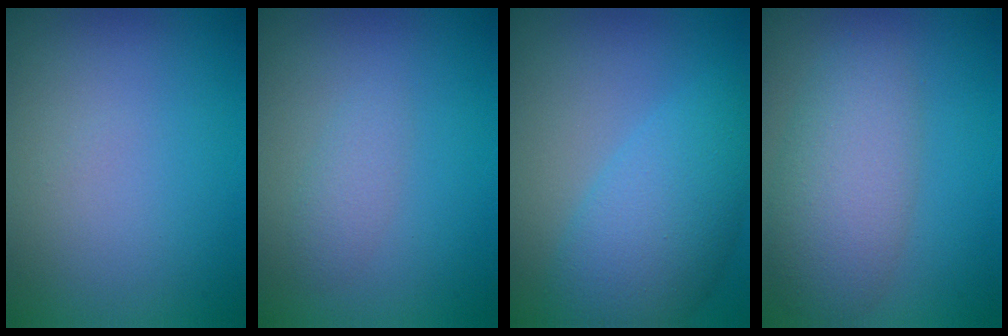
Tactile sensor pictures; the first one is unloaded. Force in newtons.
{"total": 1.2, "press": 1.2, "slide": 0.0}
{"total": 6.0, "press": 6.0, "slide": 0.3}
{"total": 4.8, "press": 4.8, "slide": 0.4}